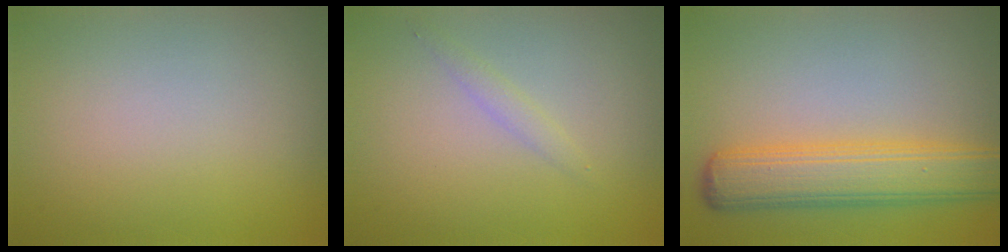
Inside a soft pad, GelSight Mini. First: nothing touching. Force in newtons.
{"total": 1.0, "press": 1.0, "slide": 0.0}
{"total": 6.5, "press": 6.5, "slide": 0.1}